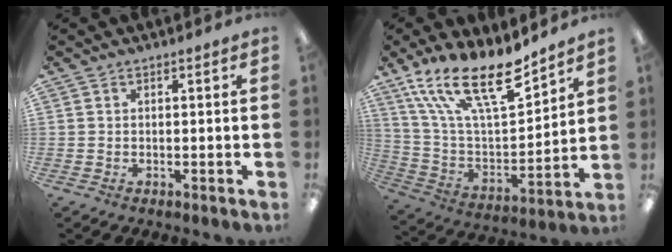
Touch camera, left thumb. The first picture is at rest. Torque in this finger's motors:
{"motor_torque": [0.44, 0.30, 1.08, -1.69, 0.51]}